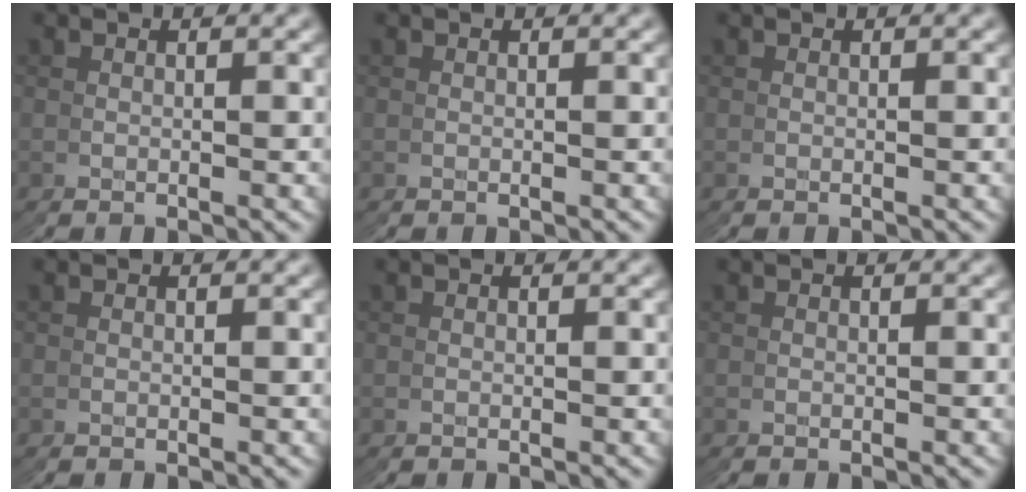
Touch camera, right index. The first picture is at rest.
{"total": 0.0}
{"total": 0.0}
{"total": 0.0}
{"total": 0.0}
{"total": 0.0}